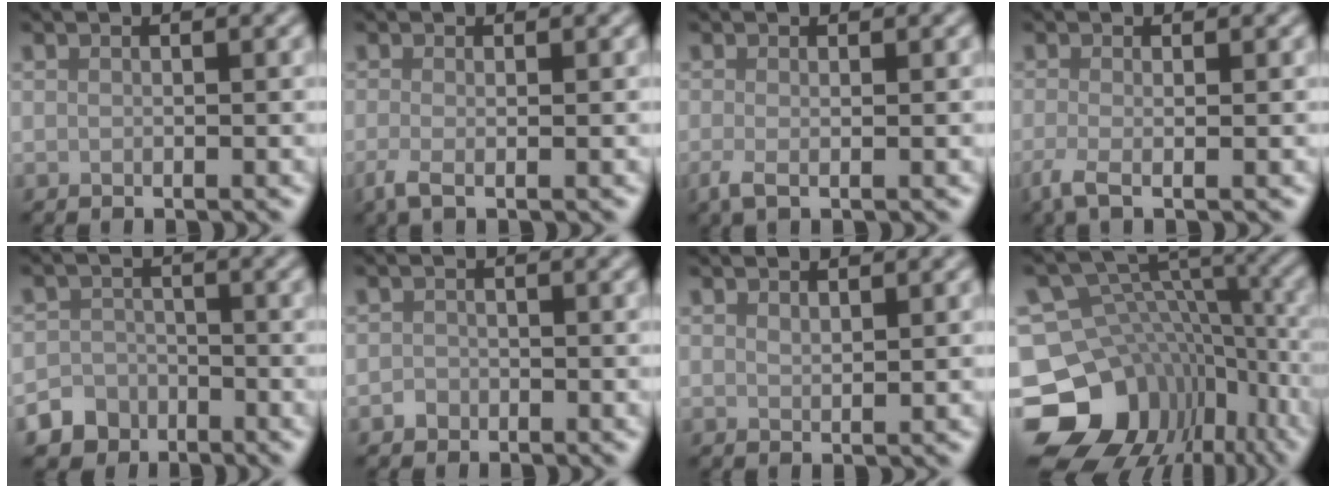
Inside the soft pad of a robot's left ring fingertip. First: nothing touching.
{"total": 1.7, "force": [-0.5, 0.4, 1.6], "torque": [-0.034, -0.007, -0.015]}
{"total": 1.4, "force": [-0.4, 0.3, 1.3], "torque": [-0.028, -0.007, -0.008]}
{"total": 2.2, "force": [-0.8, 0.6, 2.0], "torque": [-0.044, -0.008, -0.022]}
{"total": 4.9, "force": [-3.4, 3.5, 0.4], "torque": [0.016, -0.005, -0.062]}
{"total": 0.9, "force": [-0.5, 0.8, 0.0], "torque": [0.006, 0.000, -0.010]}
{"total": 0.8, "force": [0.7, 0.2, 0.3], "torque": [-0.007, -0.001, 0.015]}
{"total": 16.1, "force": [-7.9, 12.3, 6.7], "torque": [-0.147, 0.002, -0.097]}